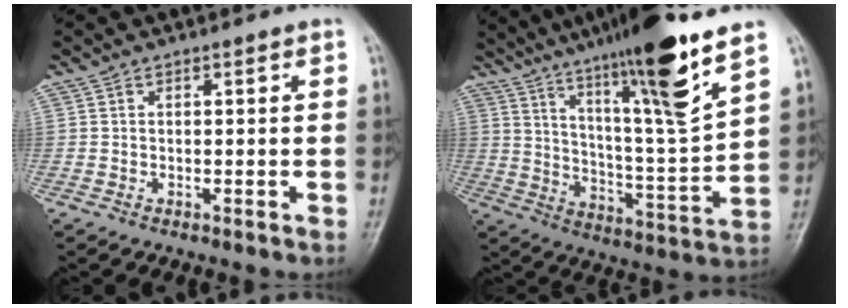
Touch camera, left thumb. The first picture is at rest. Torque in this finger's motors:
{"motor_torque": [2.71, 1.67, 1.78, -0.99, 0.53]}